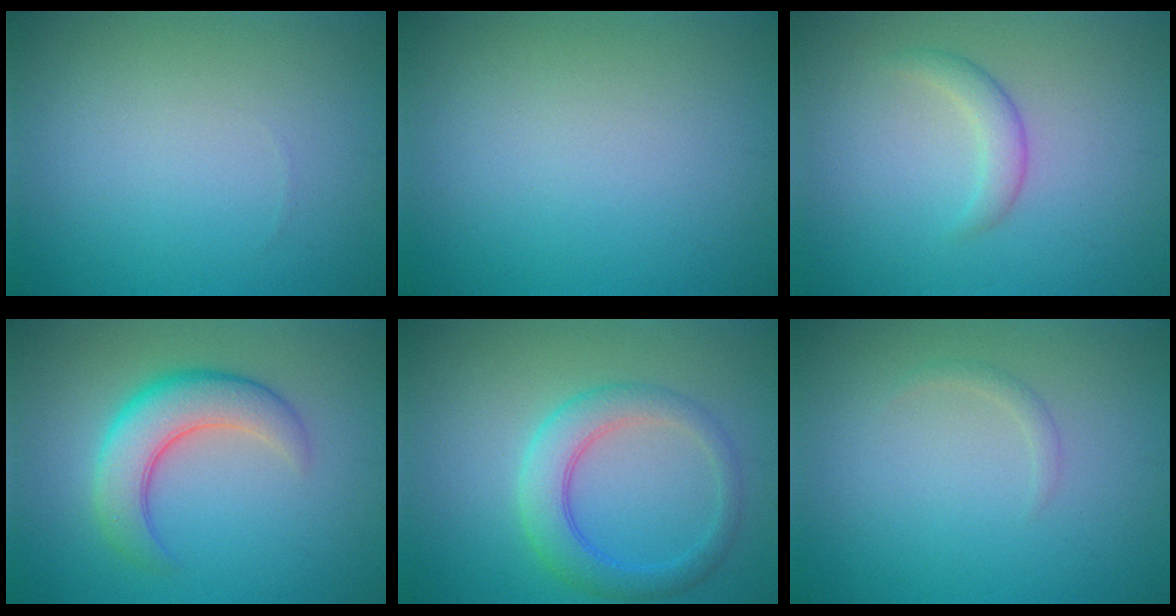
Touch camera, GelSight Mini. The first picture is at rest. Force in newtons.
{"total": 0.0}
{"total": 1.9, "press": 1.9, "slide": 0.1}
{"total": 5.6, "press": 5.5, "slide": 0.4}
{"total": 4.3, "press": 4.3, "slide": 0.1}
{"total": 0.8, "press": 0.8, "slide": 0.0}